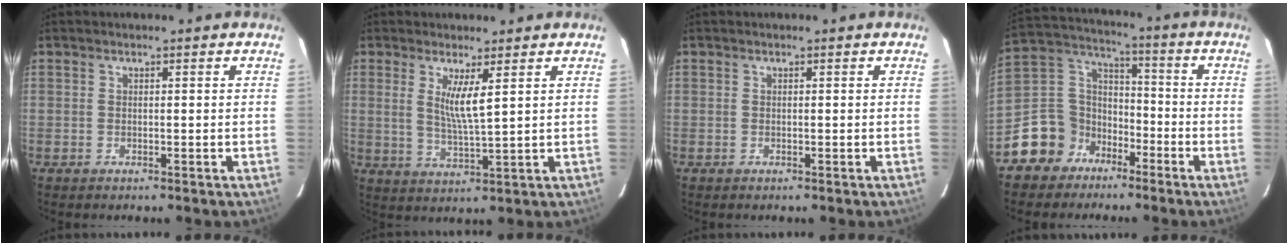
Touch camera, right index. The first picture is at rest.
{"total": 5.6, "force": [2.3, 0.2, 5.2], "torque": [-0.099, -0.015, 0.042]}
{"total": 0.0}
{"total": 11.6, "force": [-7.4, 8.9, 1.5], "torque": [-0.052, 0.060, -0.133]}